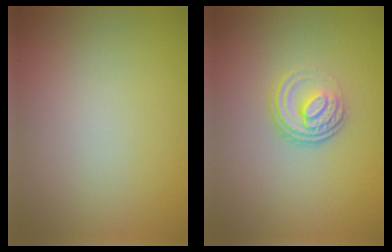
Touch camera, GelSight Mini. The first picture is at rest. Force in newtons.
{"total": 3.6, "press": 2.5, "slide": 2.6}